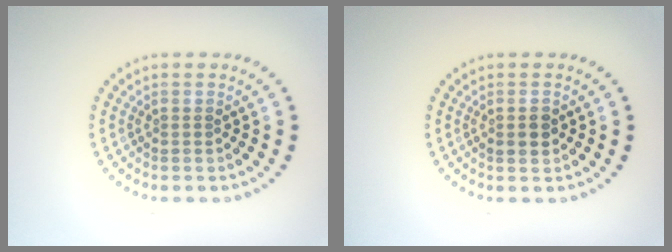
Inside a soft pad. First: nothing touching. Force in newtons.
{"total": 1.2, "press": 1.2, "slide": 0.1}